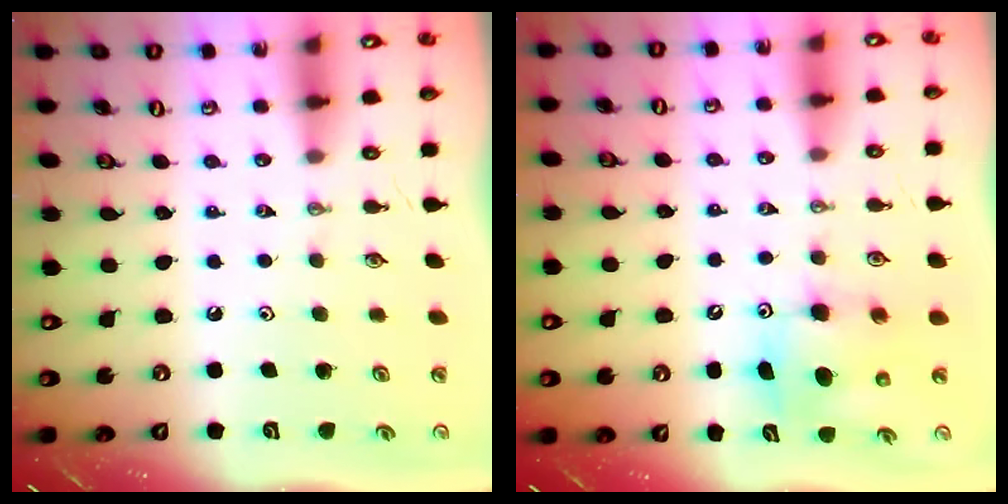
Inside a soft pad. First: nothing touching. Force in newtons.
{"total": 8.0, "press": 7.8, "slide": 1.6}